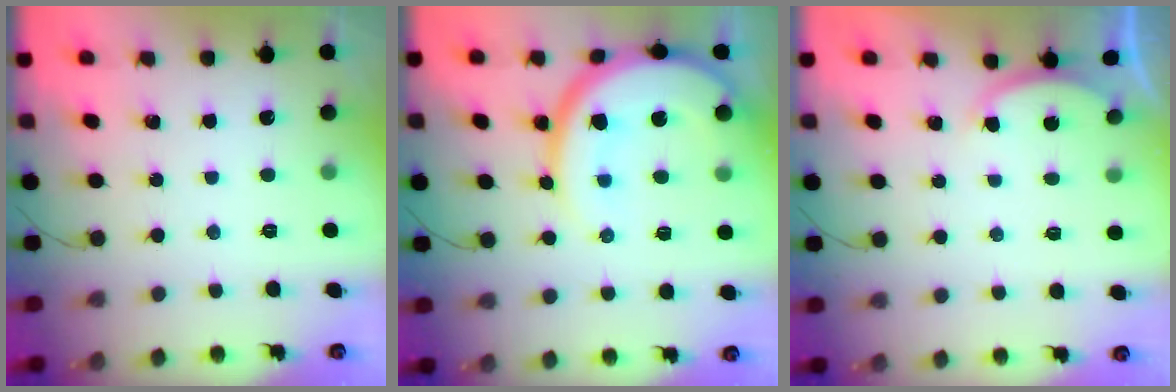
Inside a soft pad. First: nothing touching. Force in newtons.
{"total": 16.6, "press": 16.5, "slide": 1.5}
{"total": 2.2, "press": 2.1, "slide": 0.5}